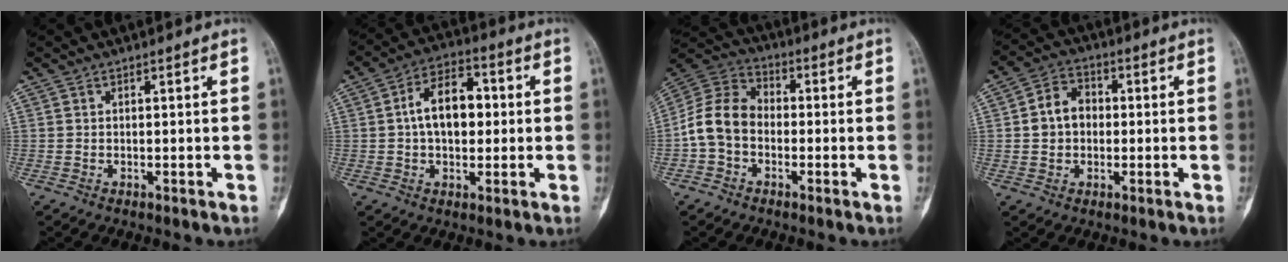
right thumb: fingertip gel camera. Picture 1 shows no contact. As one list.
[{"total": 10.9, "force": [0.8, 6.7, 8.5], "torque": [-0.121, 0.023, 0.005]}, {"total": 10.5, "force": [-1.9, 7.9, 6.6], "torque": [-0.123, 0.035, -0.051]}, {"total": 7.3, "force": [0.2, 5.8, 4.4], "torque": [-0.062, 0.020, -0.005]}]